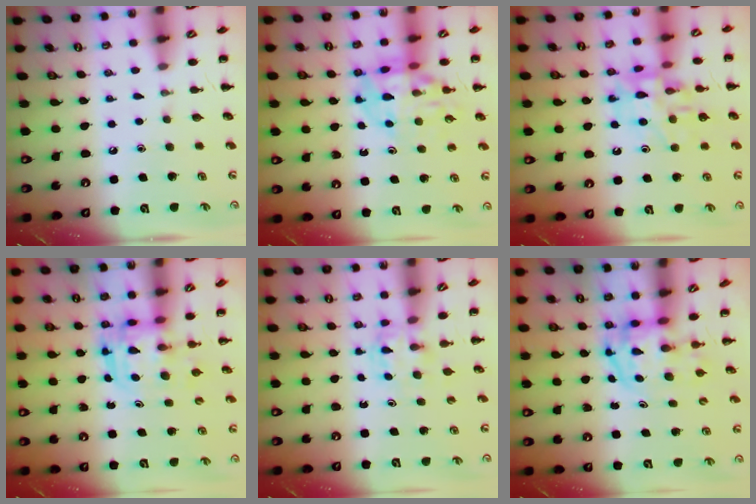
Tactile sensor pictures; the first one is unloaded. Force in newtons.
{"total": 13.3, "press": 13.0, "slide": 2.9}
{"total": 12.8, "press": 12.6, "slide": 1.8}
{"total": 3.0, "press": 3.0, "slide": 0.3}
{"total": 2.6, "press": 2.4, "slide": 1.1}
{"total": 3.7, "press": 3.6, "slide": 0.6}